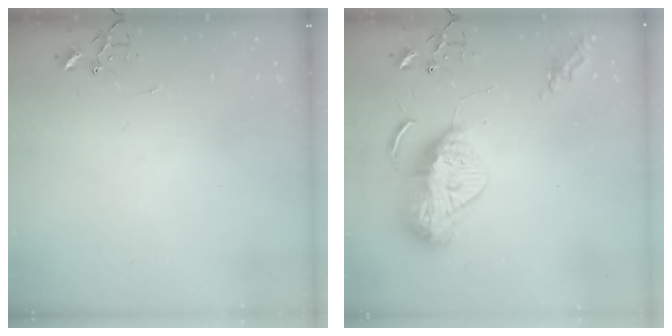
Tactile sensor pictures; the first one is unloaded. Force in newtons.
{"total": 14.4, "press": 14.3, "slide": 1.2}